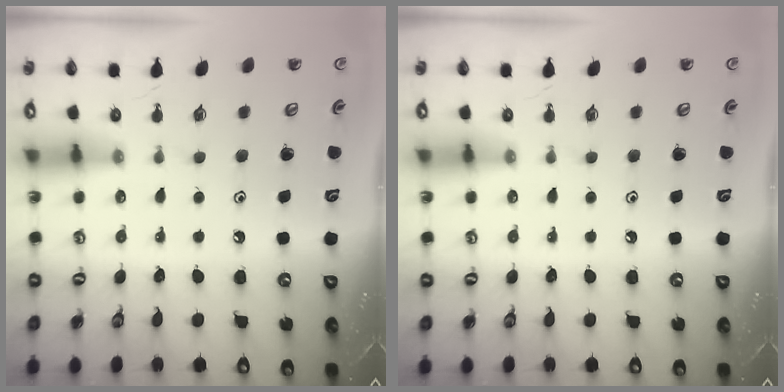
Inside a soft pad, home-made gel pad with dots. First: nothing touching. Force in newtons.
{"total": 0.0}